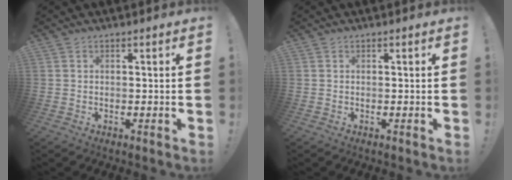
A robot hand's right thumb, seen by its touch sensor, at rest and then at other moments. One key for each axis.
{"total": 0.0}